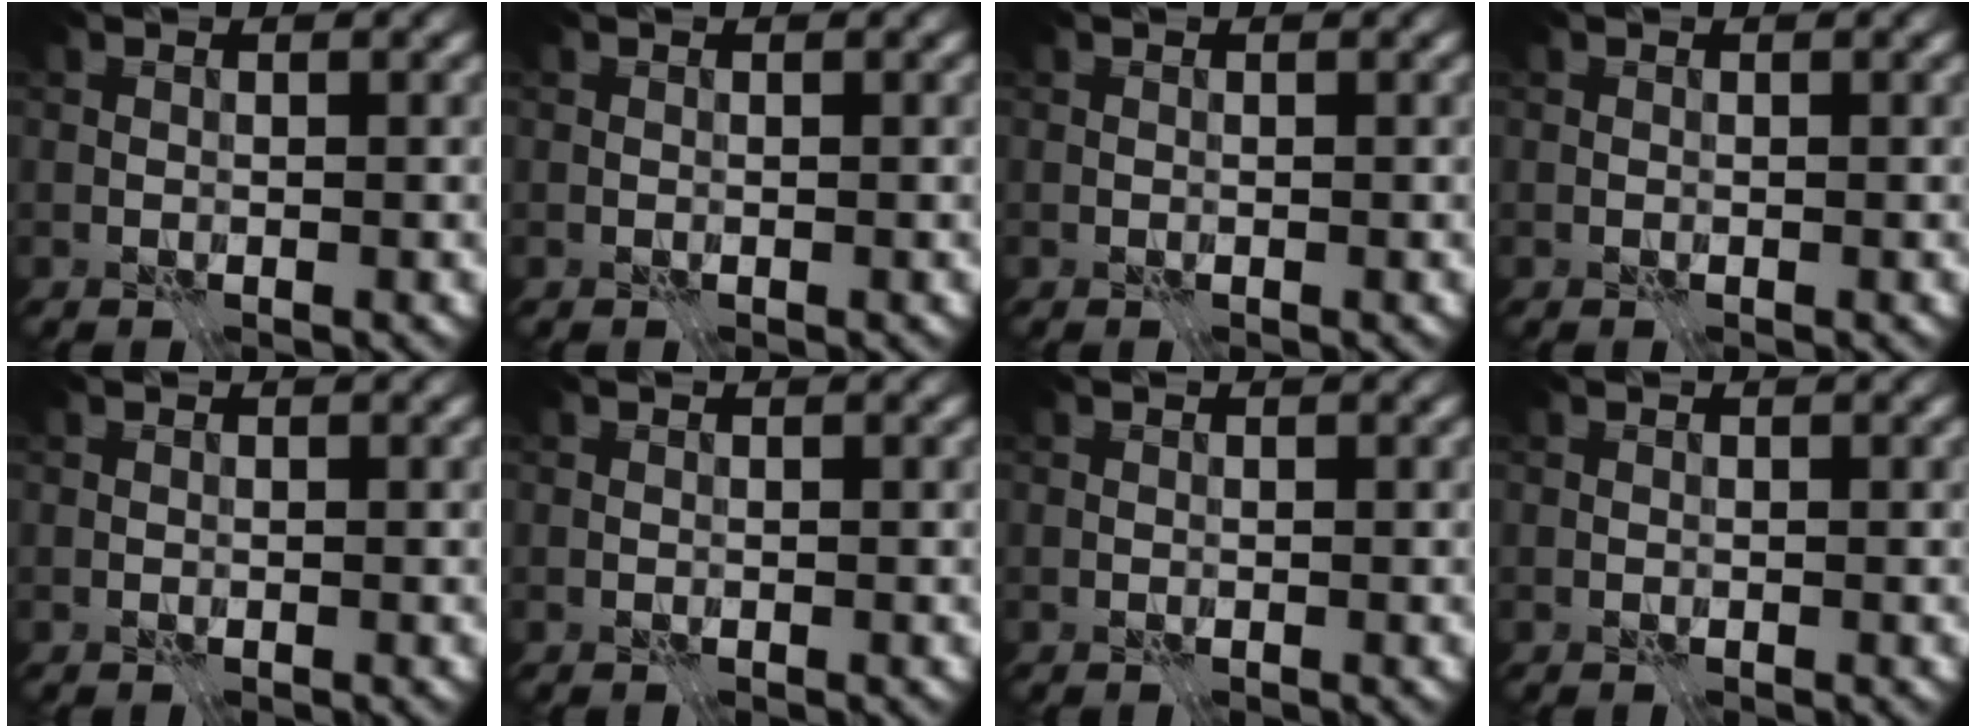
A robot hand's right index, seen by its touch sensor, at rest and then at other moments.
{"total": 0.0}
{"total": 0.0}
{"total": 0.0}
{"total": 0.0}
{"total": 0.0}
{"total": 0.0}
{"total": 0.0}